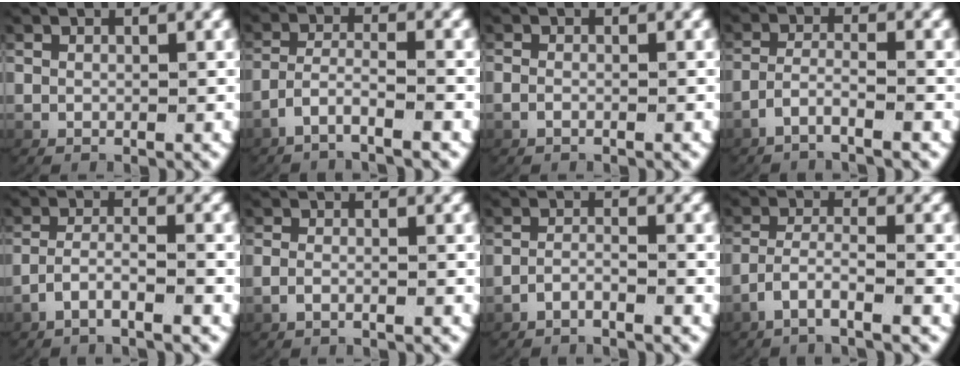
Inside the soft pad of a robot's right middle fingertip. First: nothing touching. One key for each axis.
{"total": 3.7, "fx": -3.0, "fy": 0.6, "fz": 2.2, "tx": -0.053, "ty": -0.013, "tz": -0.046}
{"total": 0.9, "fx": -0.7, "fy": 0.2, "fz": 0.6, "tx": -0.023, "ty": -0.002, "tz": -0.012}
{"total": 2.9, "fx": -2.3, "fy": 0.2, "fz": 1.8, "tx": -0.044, "ty": -0.010, "tz": -0.038}
{"total": 3.1, "fx": -2.4, "fy": 0.4, "fz": 1.9, "tx": -0.048, "ty": -0.010, "tz": -0.040}
{"total": 1.4, "fx": -1.0, "fy": 0.1, "fz": 1.0, "tx": -0.033, "ty": -0.003, "tz": -0.017}
{"total": 2.3, "fx": -2.2, "fy": 0.1, "fz": 0.8, "tx": -0.024, "ty": -0.006, "tz": -0.038}
{"total": 4.1, "fx": -3.0, "fy": 0.8, "fz": 2.7, "tx": -0.062, "ty": -0.017, "tz": -0.043}